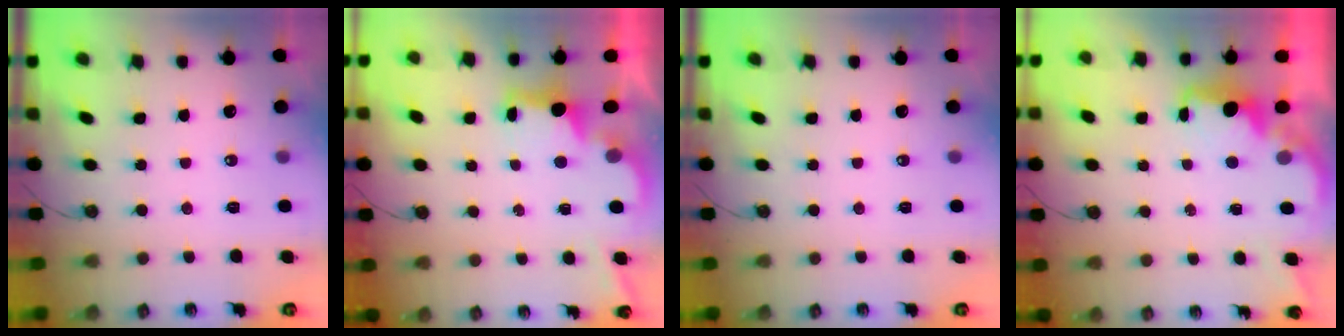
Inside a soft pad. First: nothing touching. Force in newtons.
{"total": 2.6, "press": 2.5, "slide": 0.9}
{"total": 0.0}
{"total": 2.0, "press": 1.9, "slide": 0.7}